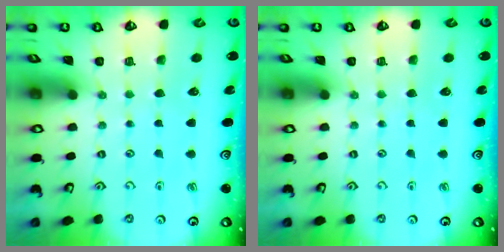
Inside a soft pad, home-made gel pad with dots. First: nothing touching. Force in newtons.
{"total": 0.0}